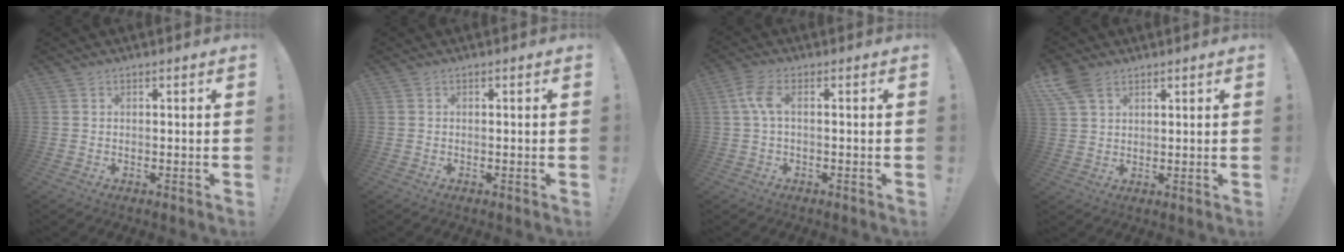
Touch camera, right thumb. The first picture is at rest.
{"total": 0.0}
{"total": 5.2, "force": [0.6, 1.7, 4.9], "torque": [-0.099, 0.004, 0.010]}
{"total": 6.8, "force": [4.0, 4.1, 3.7], "torque": [-0.082, -0.011, 0.080]}